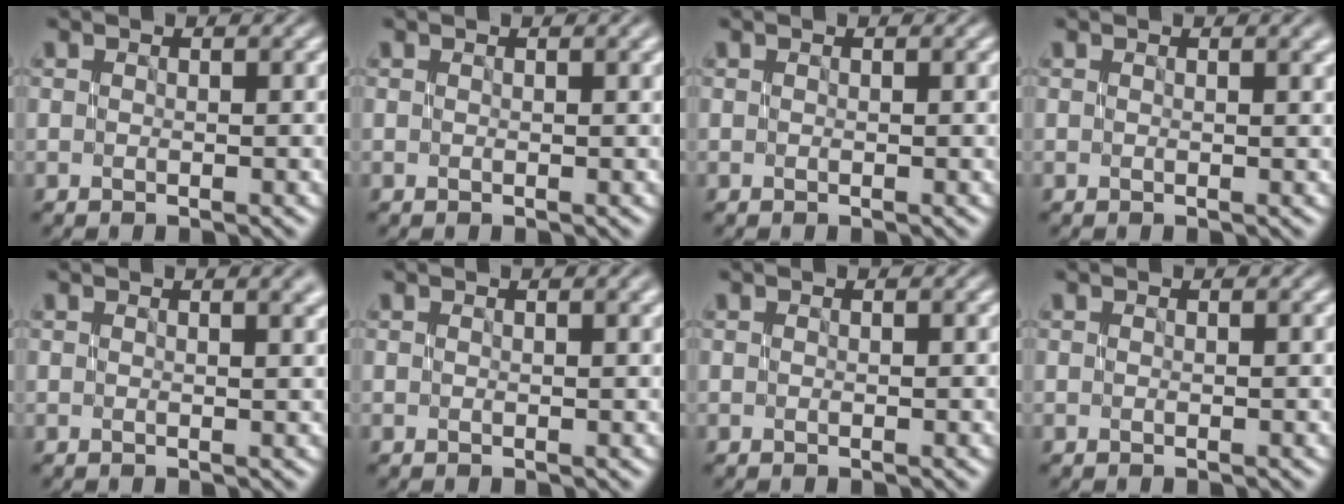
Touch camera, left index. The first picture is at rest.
{"total": 0.9, "force": [0.1, 0.2, 0.8], "torque": [-0.011, 0.000, 0.000]}
{"total": 0.0}
{"total": 1.3, "force": [0.3, 0.5, 1.1], "torque": [-0.010, 0.003, 0.000]}
{"total": 2.3, "force": [0.7, 1.0, 2.0], "torque": [-0.011, 0.009, 0.002]}
{"total": 1.2, "force": [0.2, 0.4, 1.2], "torque": [-0.014, 0.001, 0.002]}
{"total": 0.0}
{"total": 0.0}